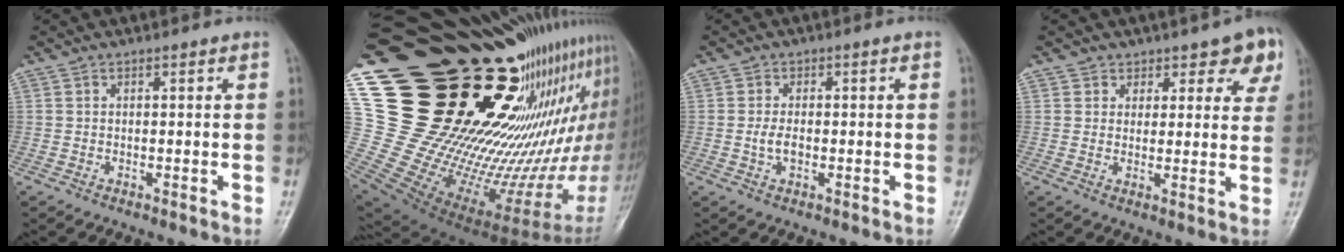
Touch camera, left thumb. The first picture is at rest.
{"total": 46.2, "force": [28.7, 12.8, 33.9], "torque": [-0.440, -0.117, 0.479]}
{"total": 2.8, "force": [-0.5, 1.8, 2.1], "torque": [-0.038, 0.009, -0.010]}
{"total": 7.6, "force": [4.9, 4.9, 2.9], "torque": [0.017, -0.025, 0.051]}